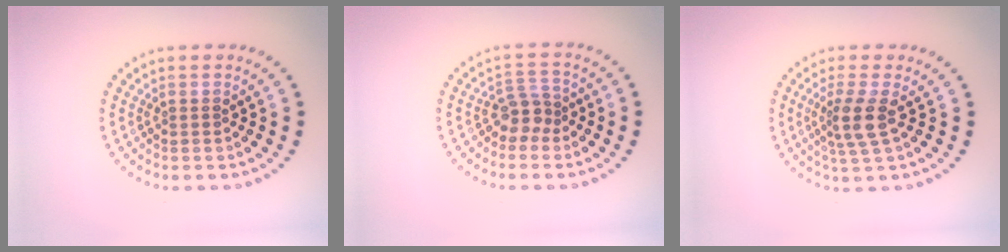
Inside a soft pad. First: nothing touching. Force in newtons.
{"total": 2.2, "press": 1.7, "slide": 1.4}
{"total": 2.9, "press": 2.3, "slide": 1.7}